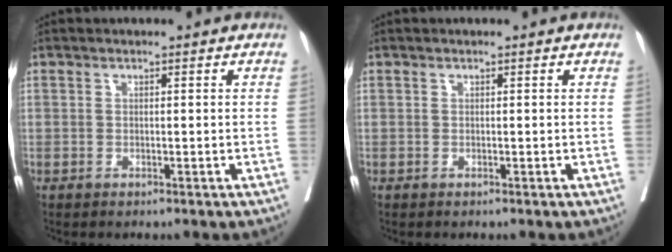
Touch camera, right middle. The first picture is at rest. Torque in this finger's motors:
{"motor_torque": [0.06, 0.27, -0.02, 0.00]}